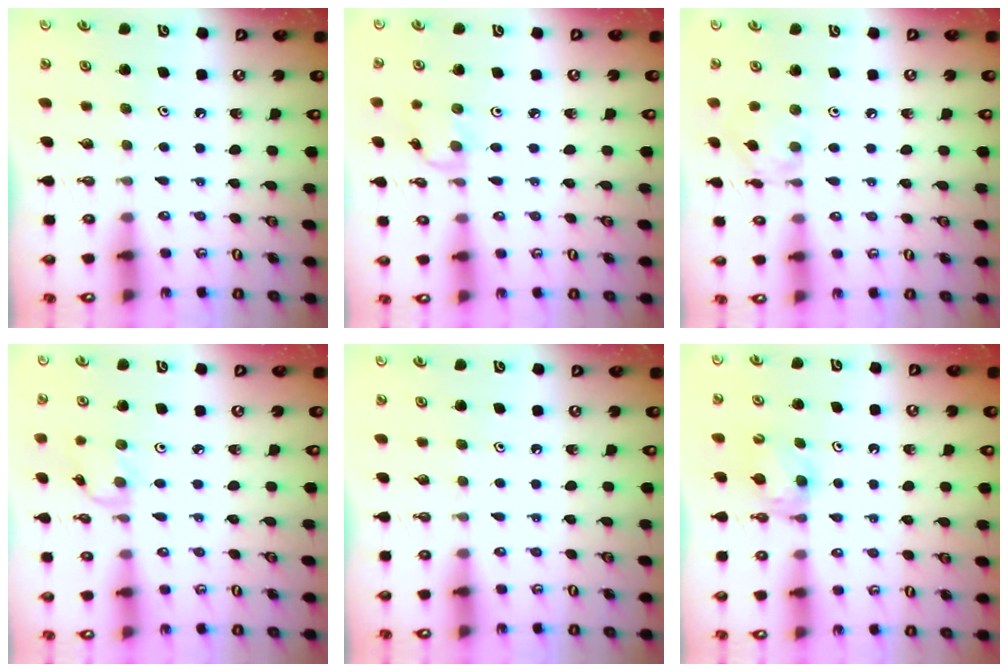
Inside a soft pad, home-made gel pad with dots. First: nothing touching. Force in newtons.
{"total": 2.6, "press": 2.6, "slide": 0.3}
{"total": 6.8, "press": 6.8, "slide": 0.3}
{"total": 2.6, "press": 2.6, "slide": 0.3}
{"total": 0.0}
{"total": 5.1, "press": 5.0, "slide": 0.6}